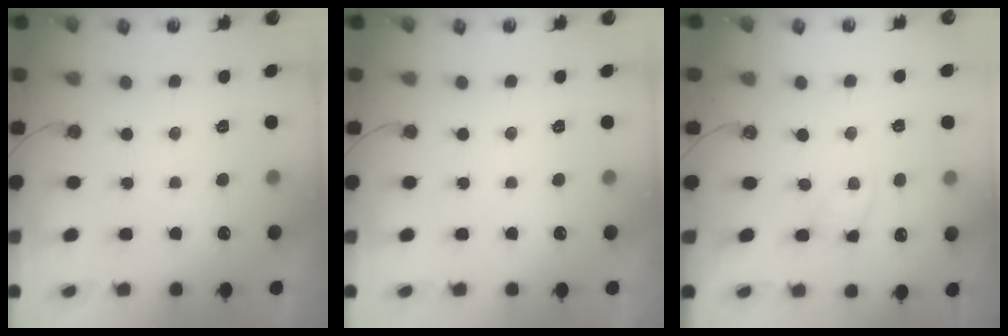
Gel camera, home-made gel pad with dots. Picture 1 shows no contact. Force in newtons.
{"total": 0.0}
{"total": 2.7, "press": 2.7, "slide": 0.4}